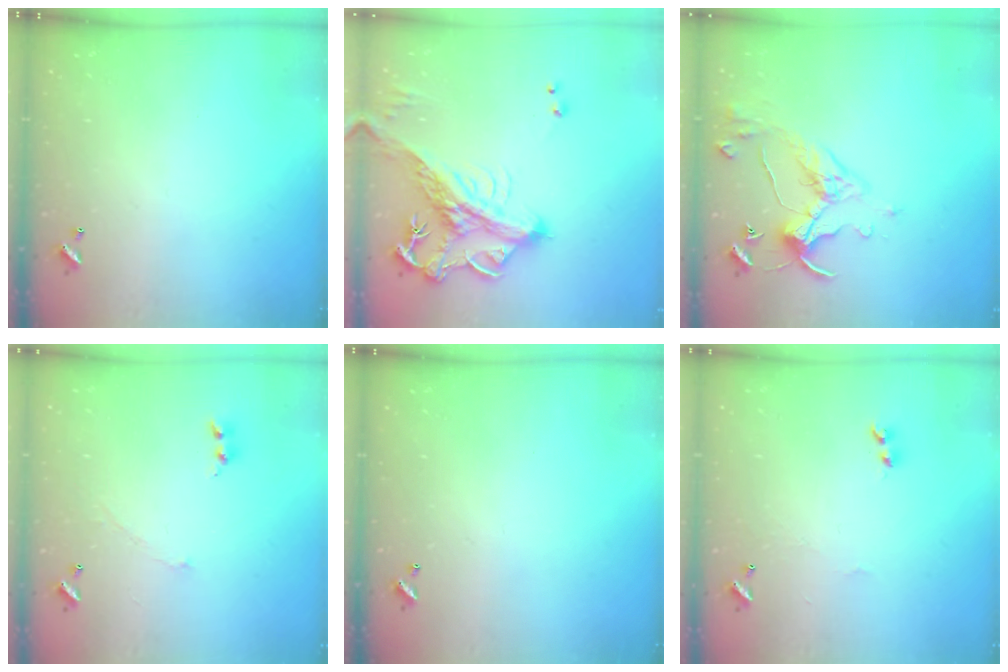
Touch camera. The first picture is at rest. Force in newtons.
{"total": 7.2, "press": 6.9, "slide": 1.8}
{"total": 5.8, "press": 5.8, "slide": 0.7}
{"total": 2.4, "press": 2.3, "slide": 0.7}
{"total": 0.0}
{"total": 2.7, "press": 2.7, "slide": 0.7}